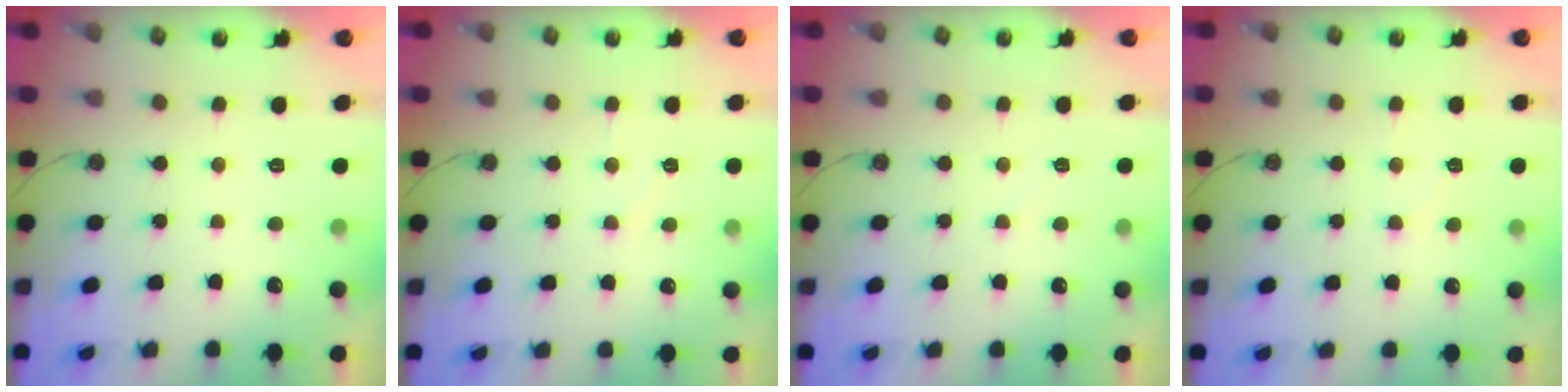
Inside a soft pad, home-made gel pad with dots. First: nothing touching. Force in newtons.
{"total": 5.5, "press": 5.5, "slide": 0.8}
{"total": 3.2, "press": 3.2, "slide": 0.5}
{"total": 4.7, "press": 4.7, "slide": 0.5}